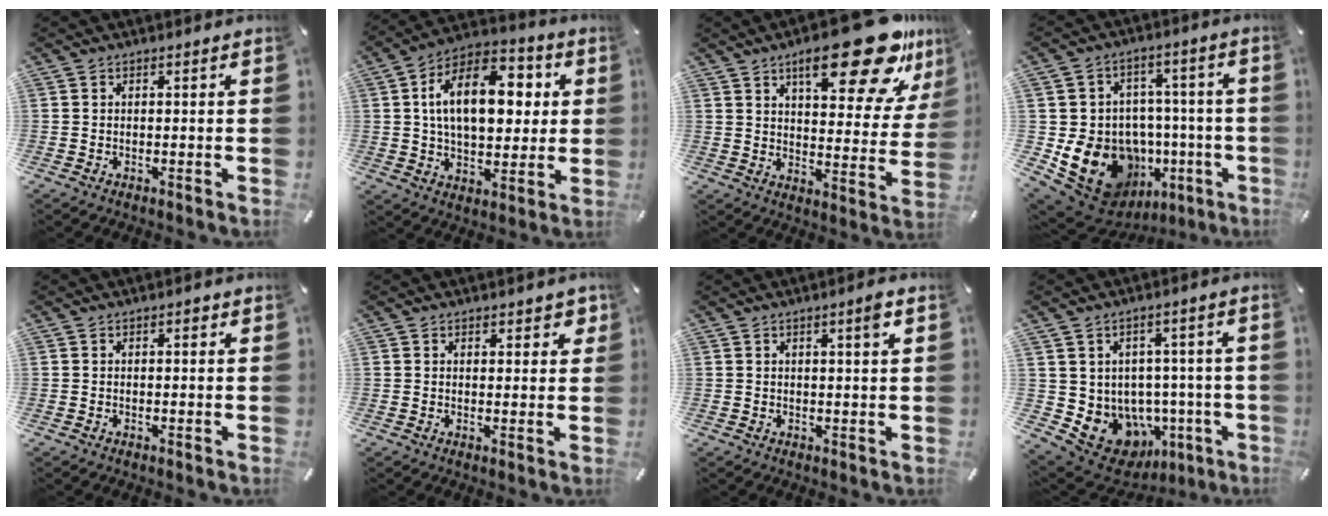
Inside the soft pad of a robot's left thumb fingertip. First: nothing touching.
{"total": 17.9, "force": [4.0, 10.9, 13.6], "torque": [-0.224, 0.003, 0.068]}
{"total": 22.3, "force": [14.3, 7.6, 15.3], "torque": [-0.203, -0.090, 0.225]}
{"total": 18.0, "force": [-5.8, 14.3, 9.2], "torque": [-0.151, 0.019, -0.072]}
{"total": 0.7, "force": [0.2, 0.4, 0.5], "torque": [-0.001, 0.000, 0.000]}
{"total": 2.3, "force": [1.3, 1.6, 0.9], "torque": [0.005, -0.004, 0.018]}
{"total": 2.9, "force": [1.3, 0.3, 2.5], "torque": [-0.042, -0.002, 0.019]}
{"total": 8.9, "force": [-2.2, 8.0, 3.4], "torque": [-0.062, -0.021, -0.024]}